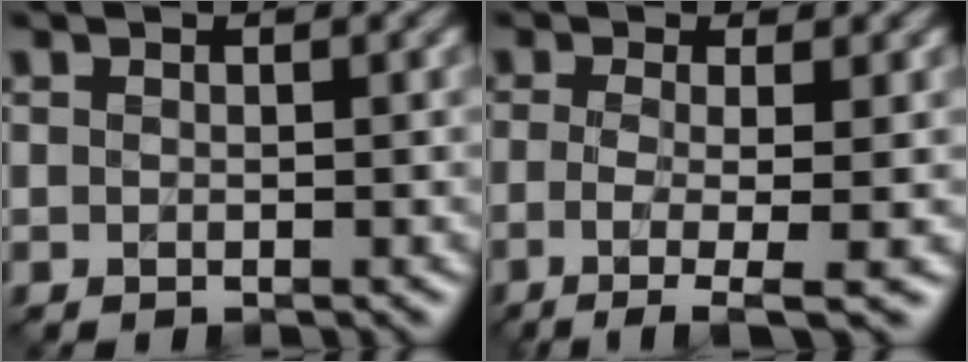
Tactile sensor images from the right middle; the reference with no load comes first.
{"total": 4.7, "force": [-1.3, 1.2, 4.4], "torque": [-0.072, -0.011, -0.032]}